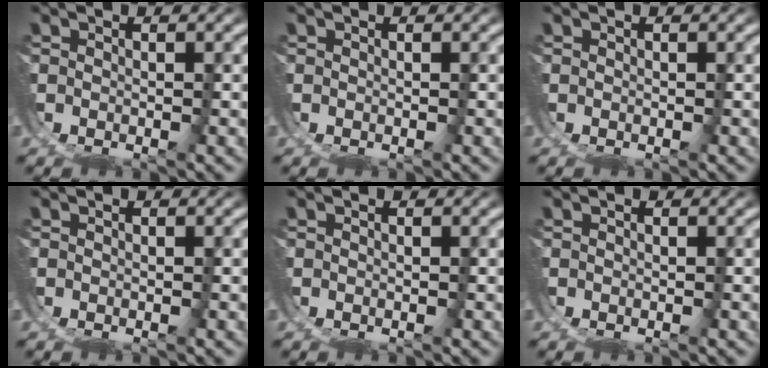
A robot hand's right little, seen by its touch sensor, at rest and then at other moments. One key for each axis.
{"total": 0.0}
{"total": 0.0}
{"total": 0.0}
{"total": 0.0}
{"total": 0.0}